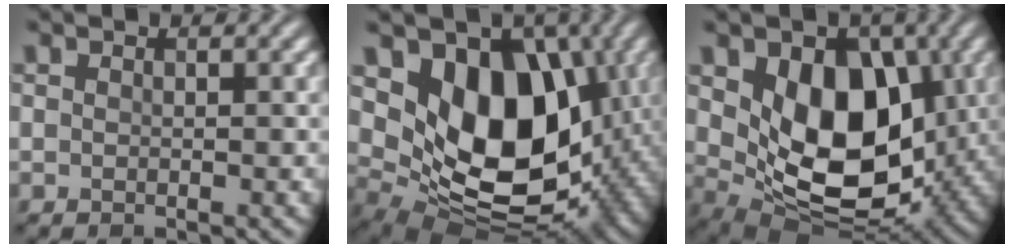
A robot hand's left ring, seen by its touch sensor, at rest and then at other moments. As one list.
[{"total": 12.3, "force": [2.5, 8.4, 8.6], "torque": [-0.132, -0.019, 0.044]}, {"total": 9.9, "force": [1.5, 6.6, 7.2], "torque": [-0.128, -0.020, 0.026]}]